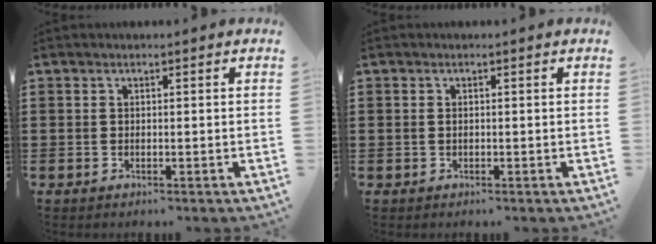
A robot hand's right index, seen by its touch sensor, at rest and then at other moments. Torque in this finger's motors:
{"motor_torque": [-0.12, 0.55, 0.00, 0.00]}